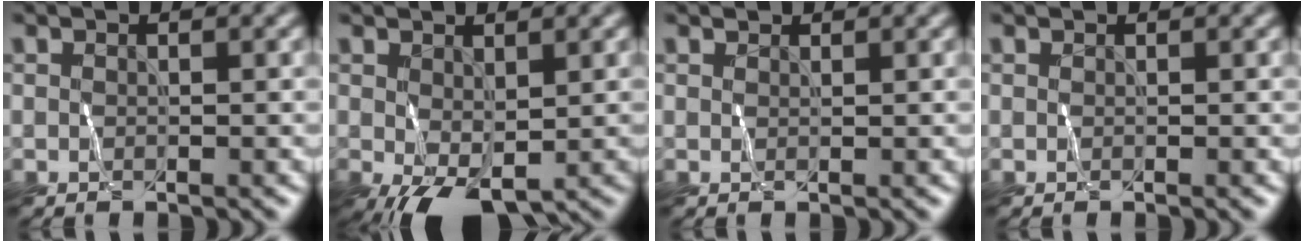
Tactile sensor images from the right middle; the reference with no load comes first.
{"total": 4.3, "force": [-0.6, 2.2, 3.7], "torque": [-0.083, -0.003, -0.006]}
{"total": 0.7, "force": [0.7, 0.1, 0.0], "torque": [-0.004, 0.003, 0.011]}
{"total": 0.6, "force": [0.5, 0.0, 0.2], "torque": [-0.004, -0.001, 0.005]}